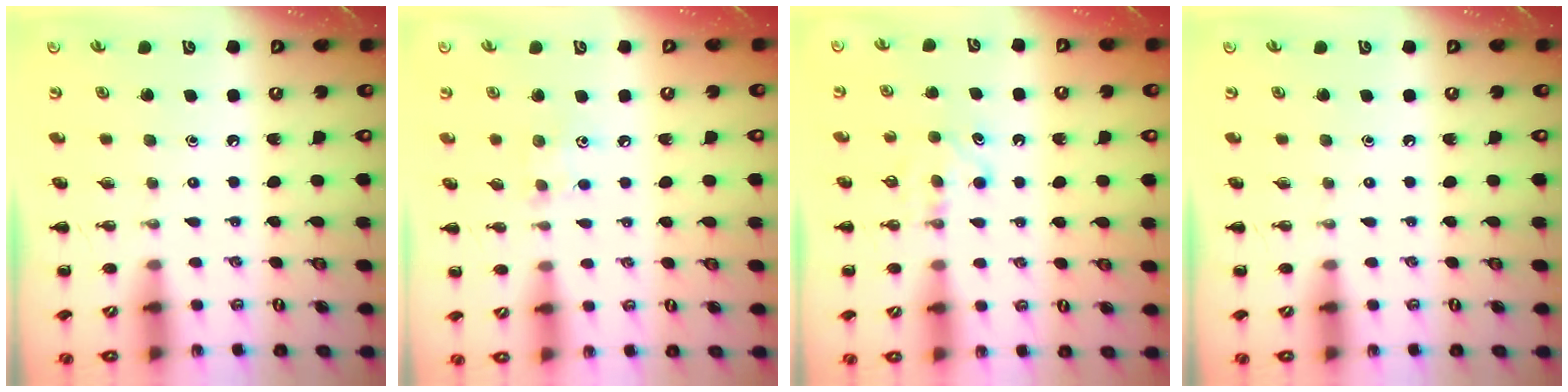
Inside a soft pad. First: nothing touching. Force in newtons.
{"total": 6.4, "press": 6.2, "slide": 1.6}
{"total": 4.9, "press": 4.7, "slide": 1.5}
{"total": 0.0}